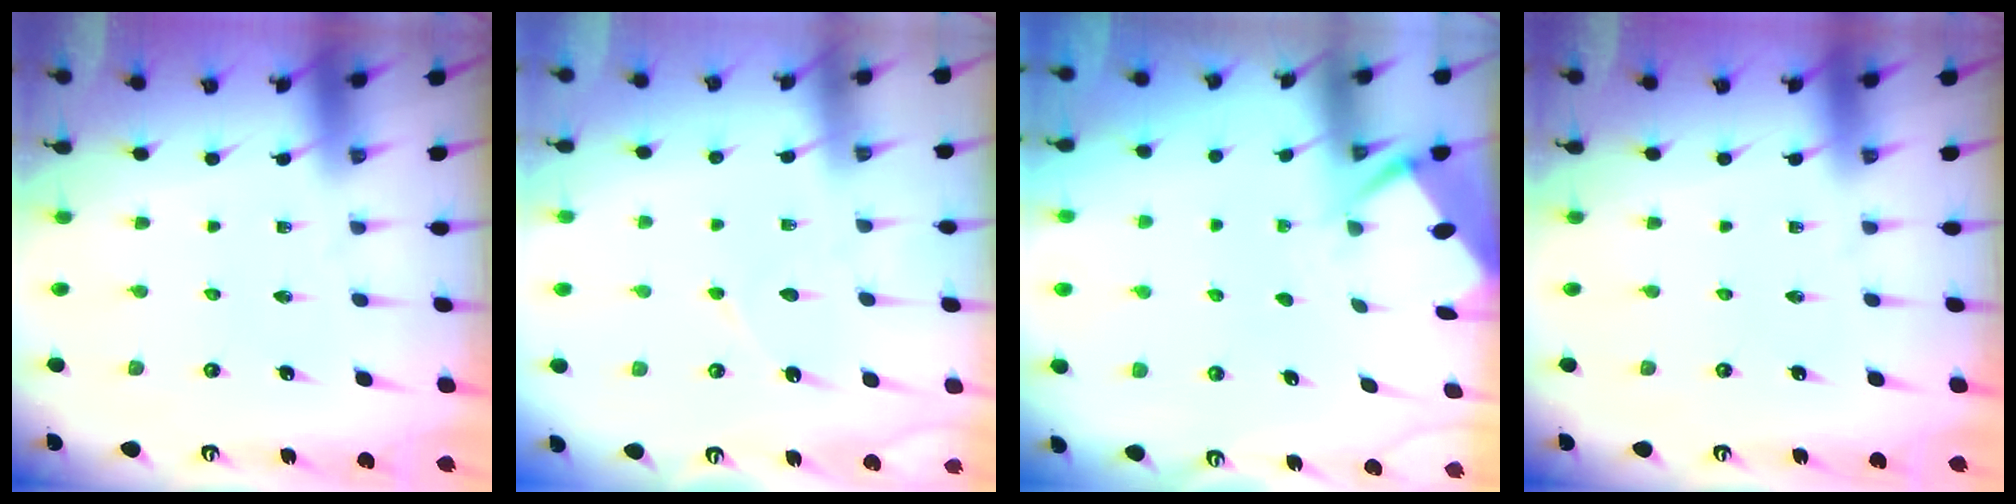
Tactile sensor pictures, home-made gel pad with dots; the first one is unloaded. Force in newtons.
{"total": 3.4, "press": 3.4, "slide": 0.3}
{"total": 2.9, "press": 2.8, "slide": 0.4}
{"total": 0.0}